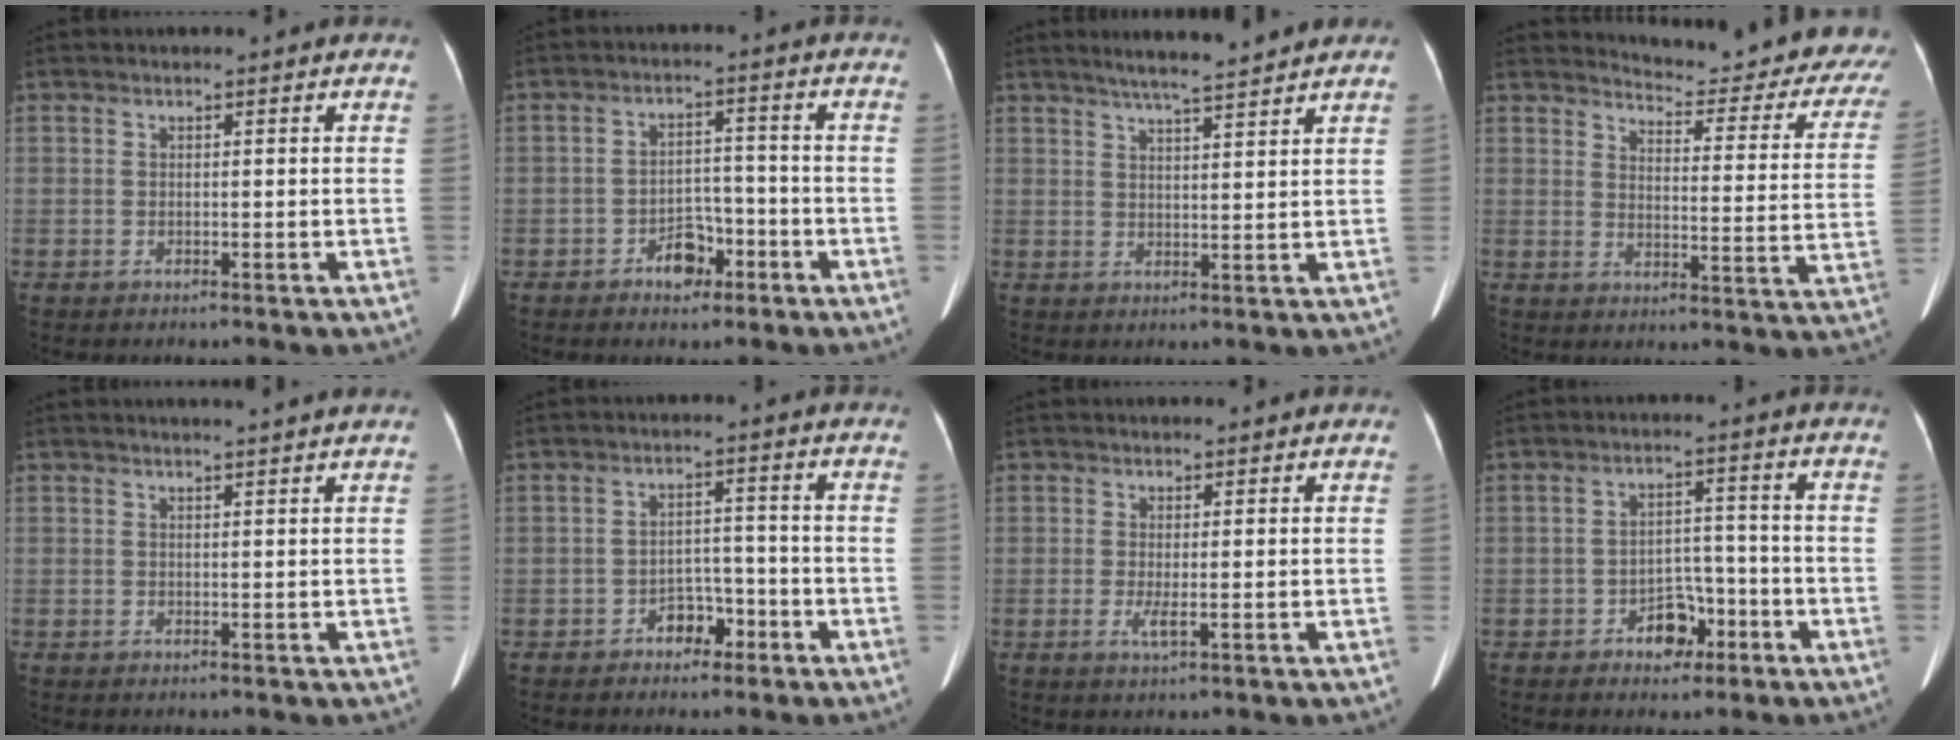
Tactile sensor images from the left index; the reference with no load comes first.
{"total": 4.6, "force": [-2.8, 2.9, 2.3], "torque": [-0.036, 0.015, -0.043]}
{"total": 7.1, "force": [6.2, -0.4, 3.5], "torque": [-0.063, 0.009, 0.096]}
{"total": 21.0, "force": [19.8, 2.8, 6.3], "torque": [-0.067, -0.104, 0.214]}
{"total": 2.8, "force": [2.6, -0.4, 1.0], "torque": [-0.012, 0.012, 0.030]}
{"total": 3.8, "force": [-2.4, 2.3, 1.7], "torque": [-0.025, 0.014, -0.037]}
{"total": 1.6, "force": [-0.1, 0.1, 1.6], "torque": [-0.031, -0.004, 0.001]}
{"total": 5.0, "force": [-2.9, 3.2, 2.5], "torque": [-0.037, 0.017, -0.043]}